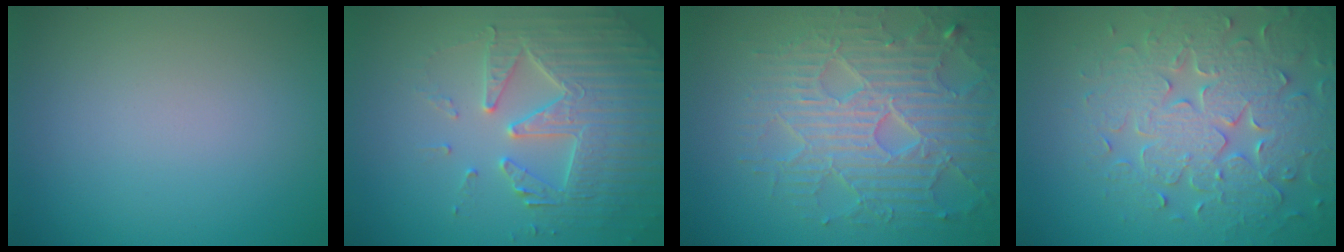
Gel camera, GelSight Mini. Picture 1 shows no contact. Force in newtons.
{"total": 4.8, "press": 4.7, "slide": 0.9}
{"total": 7.0, "press": 5.7, "slide": 4.0}
{"total": 7.4, "press": 6.0, "slide": 4.3}